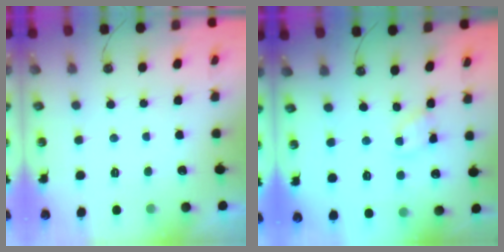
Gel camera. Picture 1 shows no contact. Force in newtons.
{"total": 1.9, "press": 1.8, "slide": 0.3}